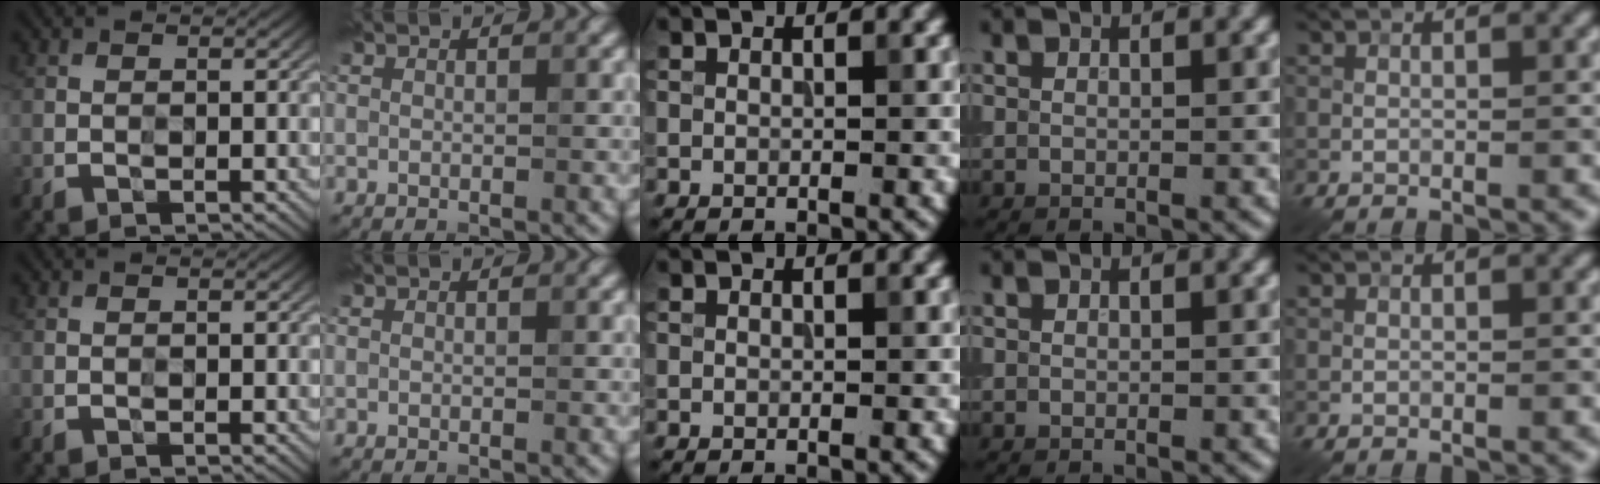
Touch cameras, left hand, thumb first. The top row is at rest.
{}